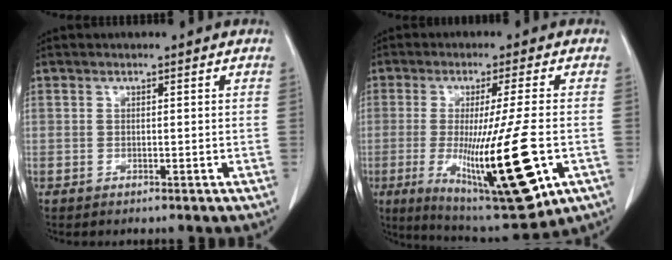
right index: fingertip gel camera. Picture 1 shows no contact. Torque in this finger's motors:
{"motor_torque": [1.91, -0.23, 1.05, 0.21]}